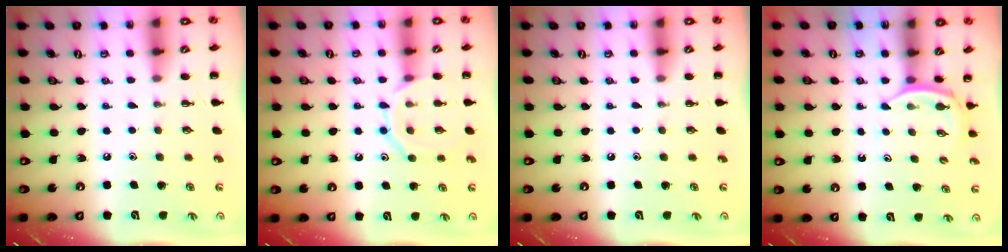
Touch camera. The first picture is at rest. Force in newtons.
{"total": 10.5, "press": 10.5, "slide": 0.6}
{"total": 0.0}
{"total": 2.3, "press": 2.1, "slide": 0.9}